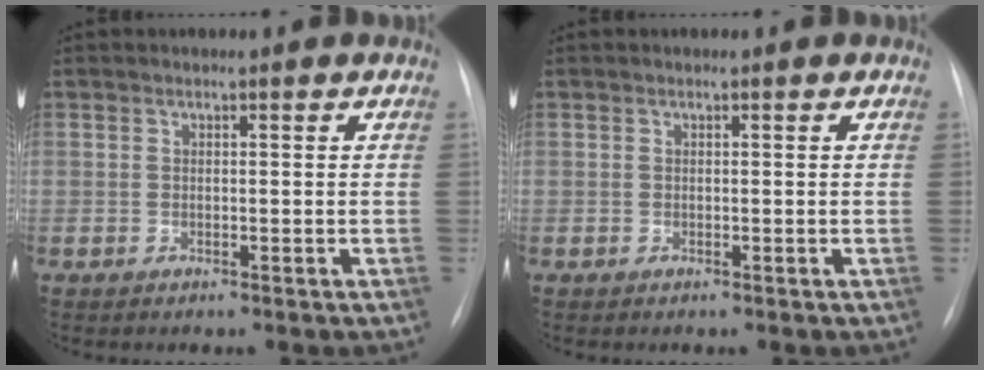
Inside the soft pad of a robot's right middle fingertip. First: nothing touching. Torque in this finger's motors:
{"motor_torque": [-0.06, -0.05, 0.00, 0.01]}